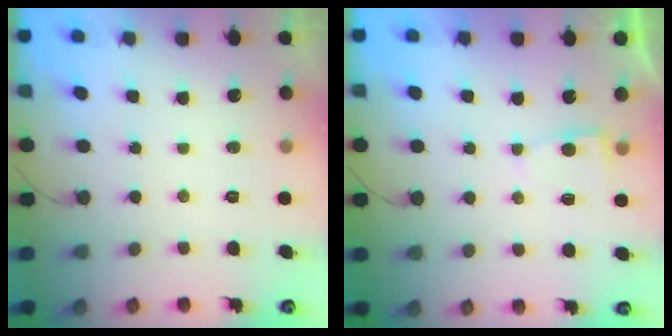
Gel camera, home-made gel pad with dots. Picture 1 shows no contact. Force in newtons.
{"total": 2.4, "press": 2.4, "slide": 0.4}